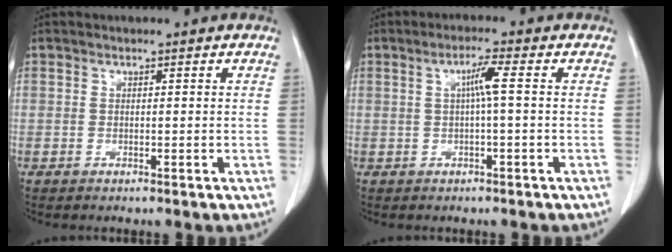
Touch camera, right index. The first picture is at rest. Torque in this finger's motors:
{"motor_torque": [0.27, -0.07, 0.19, 0.05]}